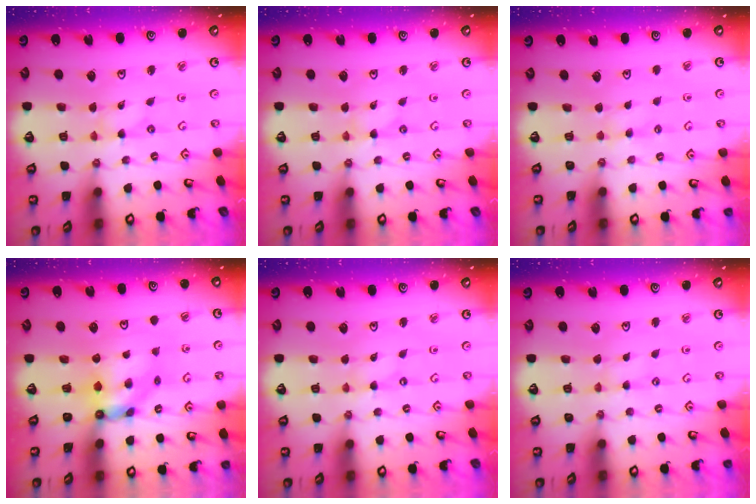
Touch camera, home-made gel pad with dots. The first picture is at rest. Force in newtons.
{"total": 0.0}
{"total": 1.9, "press": 1.9, "slide": 0.3}
{"total": 6.3, "press": 6.3, "slide": 0.4}
{"total": 0.0}
{"total": 1.3, "press": 1.3, "slide": 0.4}